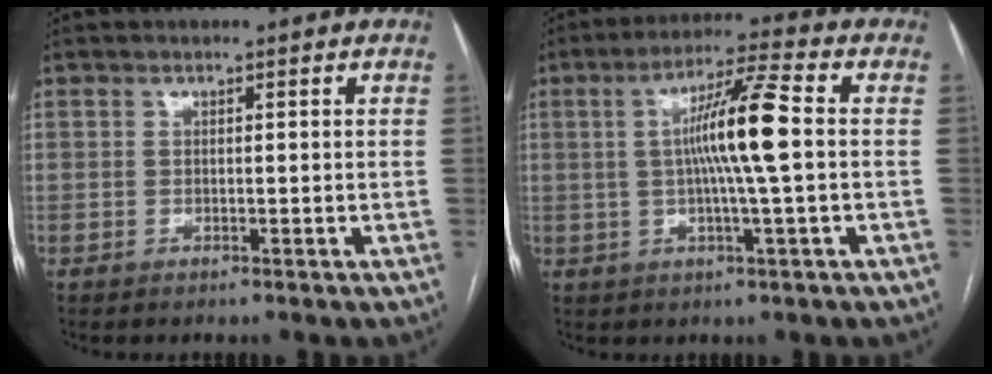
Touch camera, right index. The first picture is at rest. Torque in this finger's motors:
{"motor_torque": [1.48, -0.21, 0.49, 0.16]}